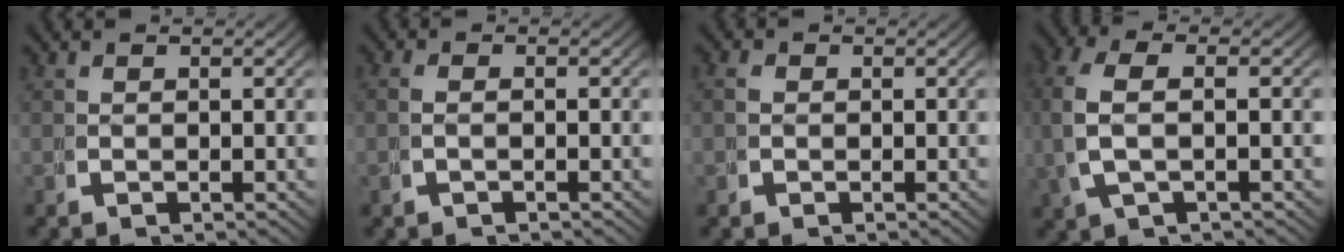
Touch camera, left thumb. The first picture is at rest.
{"total": 0.9, "force": [-0.3, -0.1, 0.8], "torque": [-0.016, 0.004, -0.007]}
{"total": 1.1, "force": [-0.2, 1.0, 0.2], "torque": [-0.002, -0.001, -0.007]}
{"total": 5.0, "force": [0.6, 2.4, 4.3], "torque": [-0.113, 0.000, 0.017]}